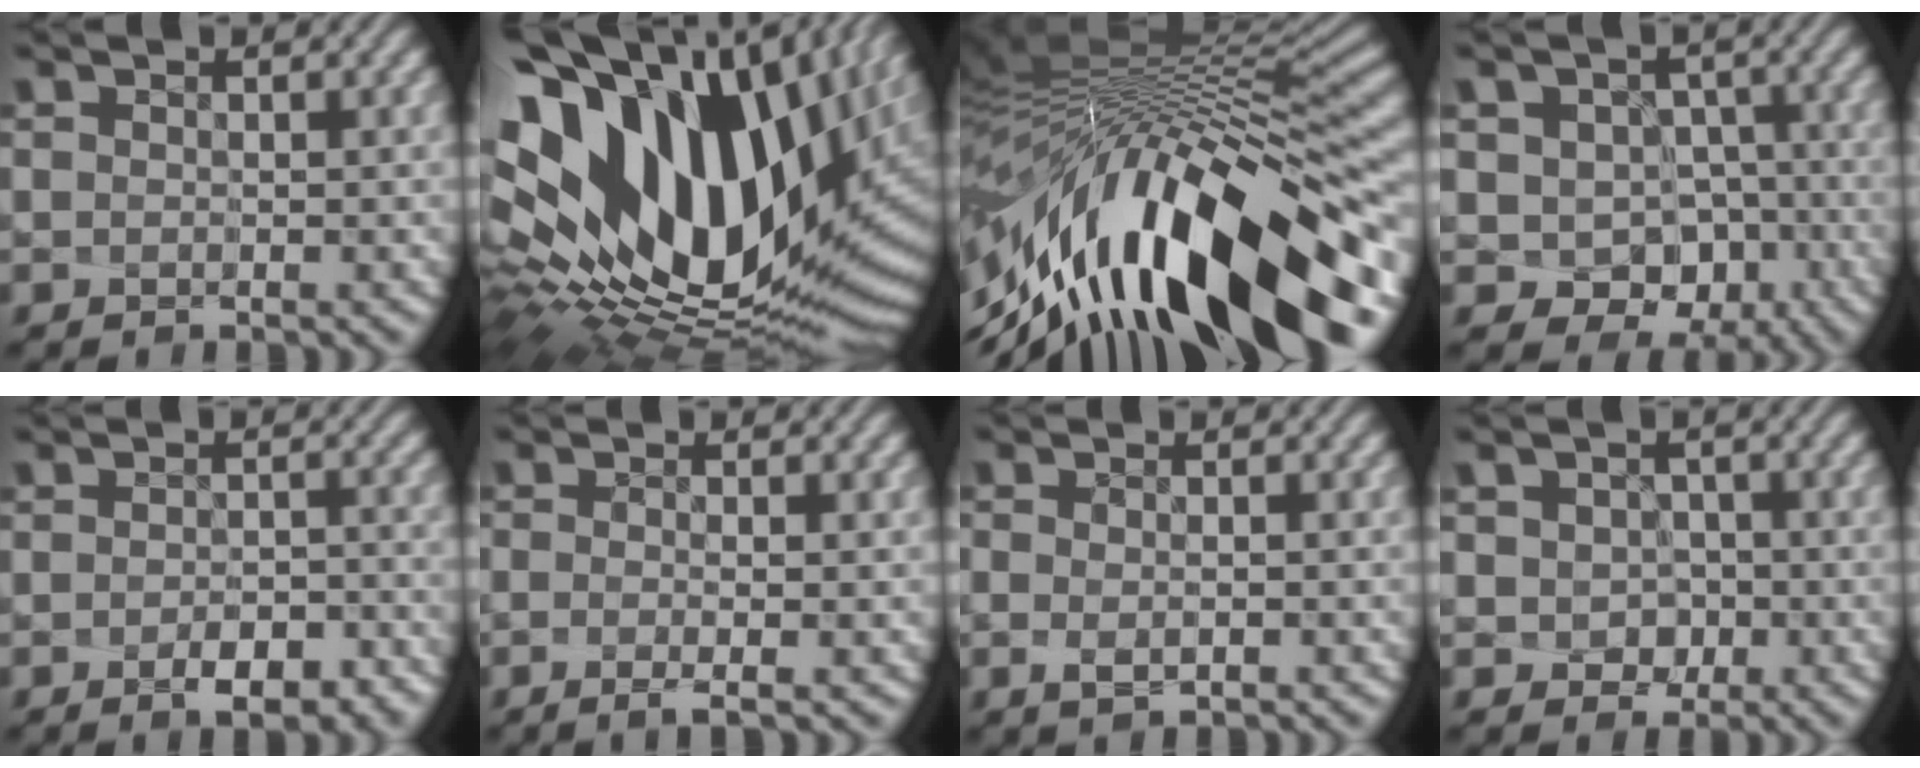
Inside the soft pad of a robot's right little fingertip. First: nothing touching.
{"total": 18.8, "force": [3.9, 10.6, 15.0], "torque": [-0.278, -0.051, 0.107]}
{"total": 15.6, "force": [-6.6, 5.1, 13.2], "torque": [-0.219, -0.001, -0.098]}
{"total": 7.3, "force": [-2.6, 5.9, 3.5], "torque": [-0.037, -0.021, -0.035]}
{"total": 4.3, "force": [-3.0, 1.6, 2.7], "torque": [-0.032, -0.029, -0.036]}
{"total": 1.8, "force": [-1.3, -0.5, 1.0], "torque": [-0.010, -0.020, -0.012]}
{"total": 1.3, "force": [-1.2, -0.1, 0.5], "torque": [-0.005, -0.020, -0.006]}
{"total": 2.9, "force": [-0.9, 2.3, 1.4], "torque": [-0.021, -0.012, -0.011]}